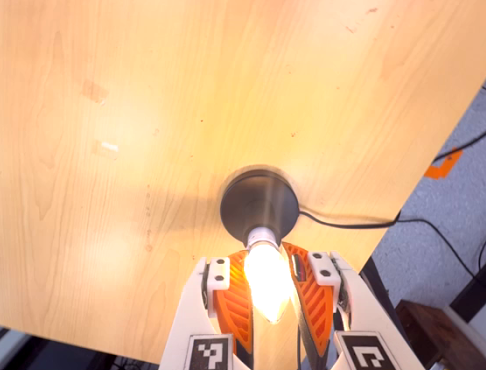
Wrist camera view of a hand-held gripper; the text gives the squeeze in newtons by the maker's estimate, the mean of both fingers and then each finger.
{"total": 22.7, "left": 19.1, "right": 26.2}